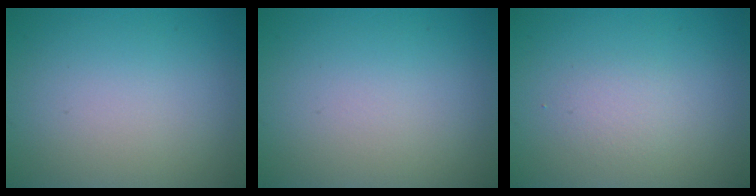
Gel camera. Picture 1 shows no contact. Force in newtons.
{"total": 0.0}
{"total": 1.3, "press": 1.3, "slide": 0.1}